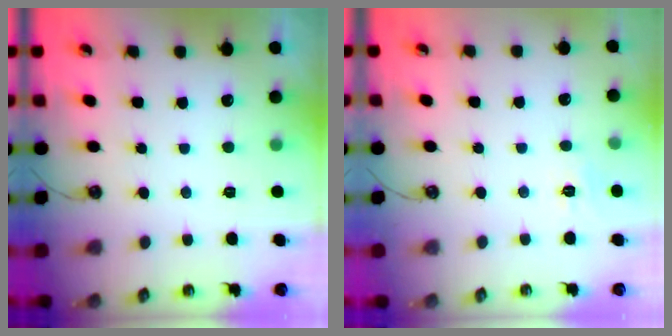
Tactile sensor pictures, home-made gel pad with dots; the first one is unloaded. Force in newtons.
{"total": 3.7, "press": 3.7, "slide": 0.5}